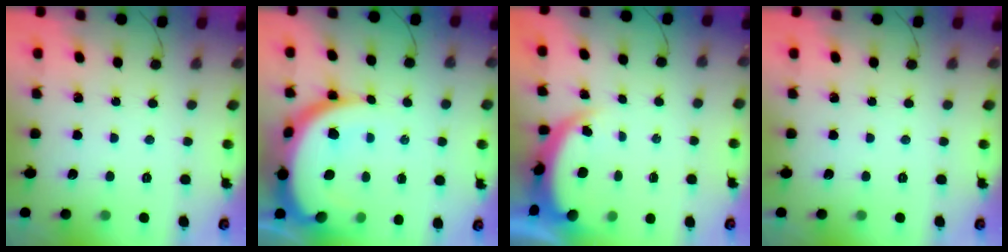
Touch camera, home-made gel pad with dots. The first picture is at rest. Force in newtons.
{"total": 15.7, "press": 15.6, "slide": 1.3}
{"total": 4.6, "press": 4.6, "slide": 0.3}
{"total": 0.0}